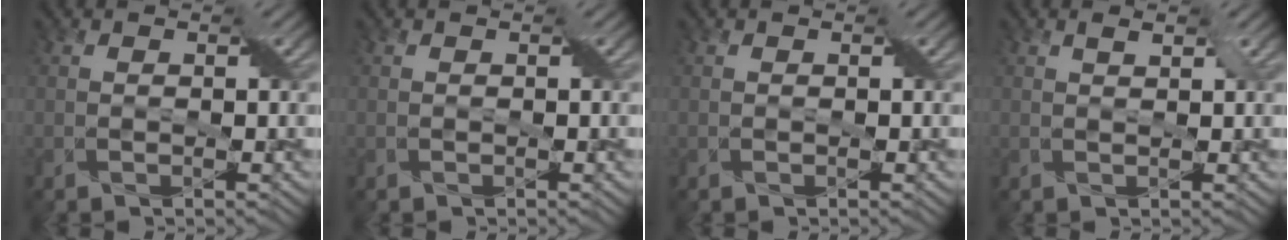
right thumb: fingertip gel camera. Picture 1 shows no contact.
{"total": 0.0}
{"total": 0.0}
{"total": 1.3, "force": [0.8, 0.3, 0.9], "torque": [-0.020, 0.003, 0.016]}